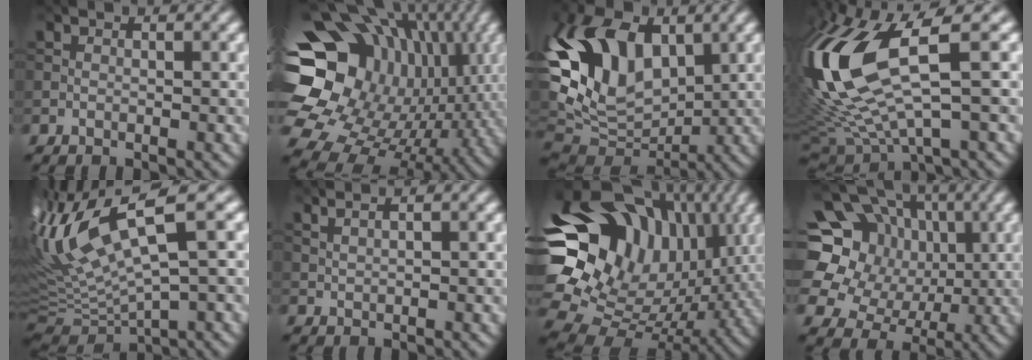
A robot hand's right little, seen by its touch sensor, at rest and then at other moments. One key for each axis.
{"total": 20.4, "fx": 1.7, "fy": 16.6, "fz": 11.7, "tx": -0.234, "ty": -0.016, "tz": 0.043}
{"total": 13.3, "fx": 3.2, "fy": 8.7, "fz": 9.5, "tx": -0.211, "ty": 0.013, "tz": 0.058}
{"total": 14.8, "fx": 2.4, "fy": 5.6, "fz": 13.5, "tx": -0.325, "ty": -0.002, "tz": 0.056}
{"total": 11.8, "fx": 4.6, "fy": 3.8, "fz": 10.2, "tx": -0.231, "ty": 0.018, "tz": 0.100}
{"total": 3.4, "fx": 2.5, "fy": 1.2, "fz": 2.0, "tx": -0.030, "ty": 0.024, "tz": 0.020}
{"total": 17.9, "fx": 4.8, "fy": 13.2, "fz": 11.1, "tx": -0.207, "ty": 0.018, "tz": 0.092}
{"total": 15.8, "fx": 2.4, "fy": 14.0, "fz": 6.8, "tx": -0.179, "ty": 0.033, "tz": 0.031}